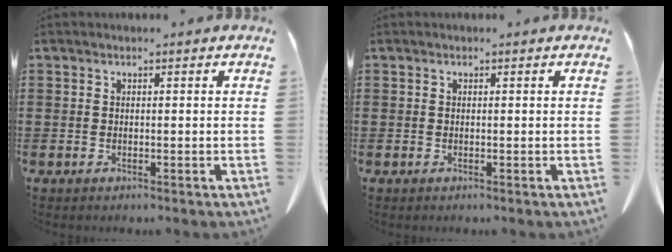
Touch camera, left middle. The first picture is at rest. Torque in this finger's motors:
{"motor_torque": [-0.49, 0.64, -0.03, -0.01]}